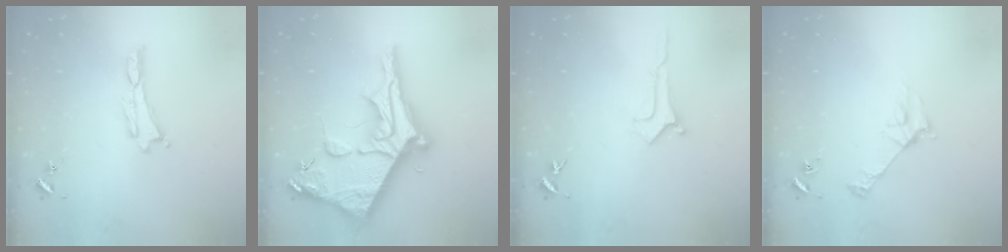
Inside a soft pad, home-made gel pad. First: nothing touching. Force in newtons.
{"total": 13.4, "press": 13.4, "slide": 1.3}
{"total": 0.0}
{"total": 2.8, "press": 2.8, "slide": 0.3}